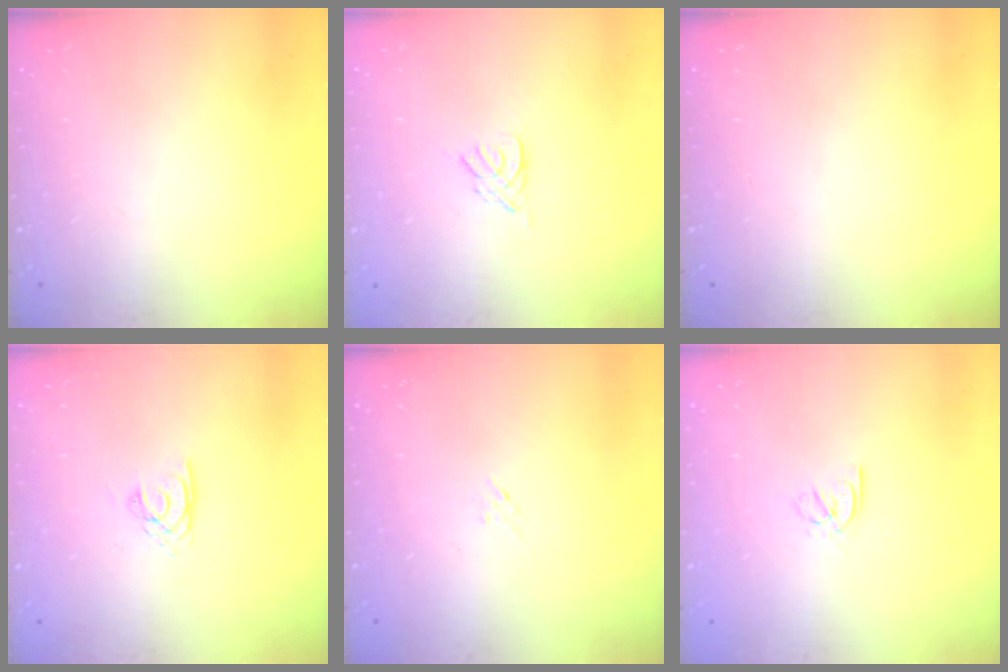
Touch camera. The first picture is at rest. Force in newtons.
{"total": 2.7, "press": 2.7, "slide": 0.5}
{"total": 0.0}
{"total": 2.2, "press": 2.2, "slide": 0.2}
{"total": 1.3, "press": 1.2, "slide": 0.5}
{"total": 2.9, "press": 2.8, "slide": 0.8}